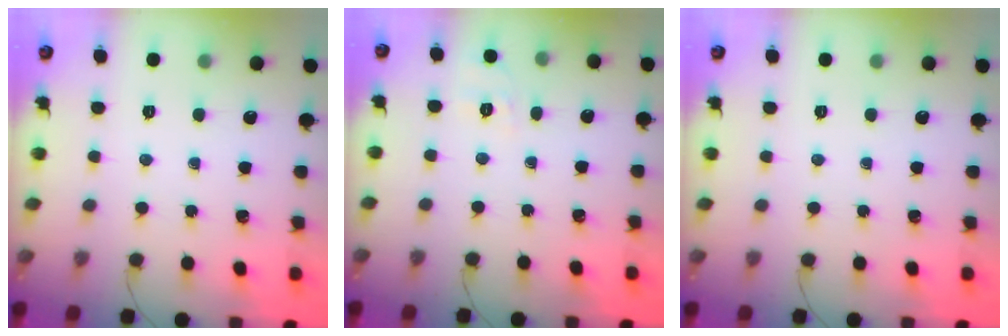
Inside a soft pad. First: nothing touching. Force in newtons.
{"total": 1.9, "press": 0.2, "slide": 1.9}
{"total": 0.0}